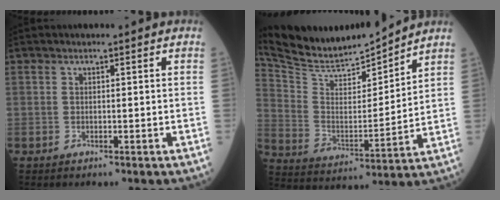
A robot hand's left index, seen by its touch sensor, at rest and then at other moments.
{"total": 13.1, "force": [12.9, 0.8, 2.1], "torque": [-0.061, -0.004, 0.239]}